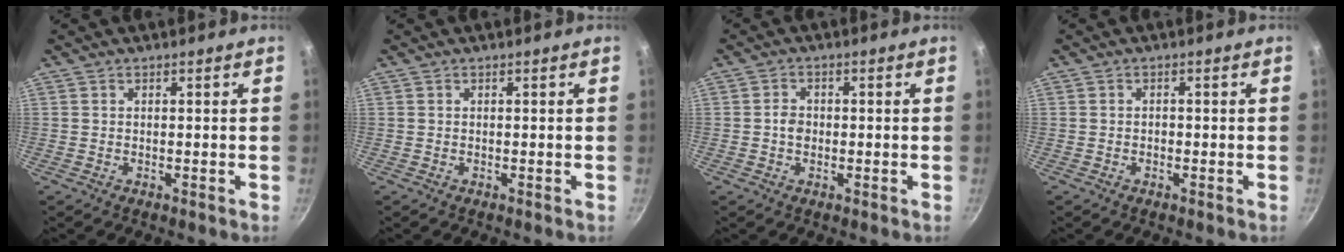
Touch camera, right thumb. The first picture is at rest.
{"total": 0.0}
{"total": 2.5, "force": [-0.4, 2.0, 1.5], "torque": [-0.016, 0.008, -0.008]}
{"total": 0.7, "force": [-0.4, 0.5, 0.3], "torque": [-0.005, 0.002, -0.006]}